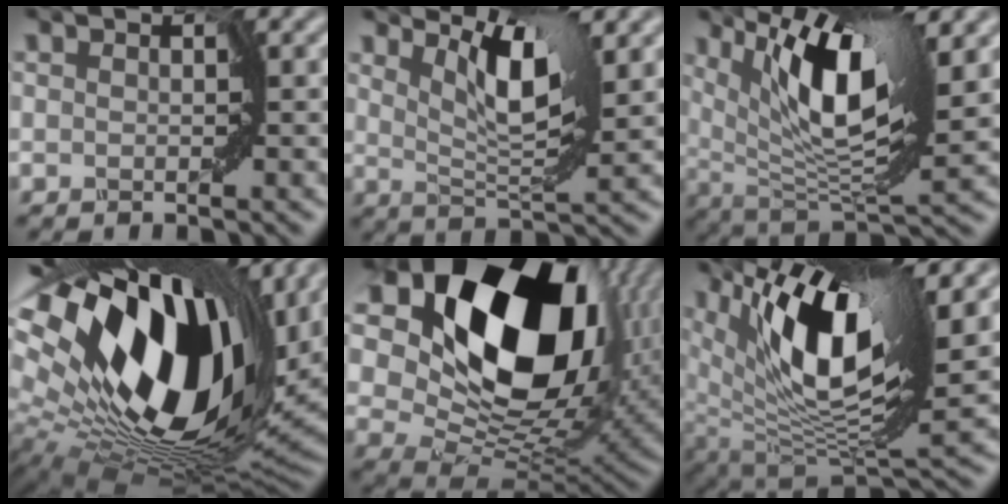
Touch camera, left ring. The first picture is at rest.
{"total": 4.9, "force": [2.7, 0.9, 4.0], "torque": [-0.082, -0.007, 0.053]}
{"total": 9.1, "force": [4.1, 2.2, 7.8], "torque": [-0.140, -0.005, 0.083]}
{"total": 19.3, "force": [5.8, 10.3, 15.2], "torque": [-0.287, -0.010, 0.114]}
{"total": 19.1, "force": [7.6, 12.0, 12.7], "torque": [-0.244, 0.013, 0.150]}
{"total": 12.0, "force": [5.2, 3.9, 10.1], "torque": [-0.186, 0.003, 0.098]}